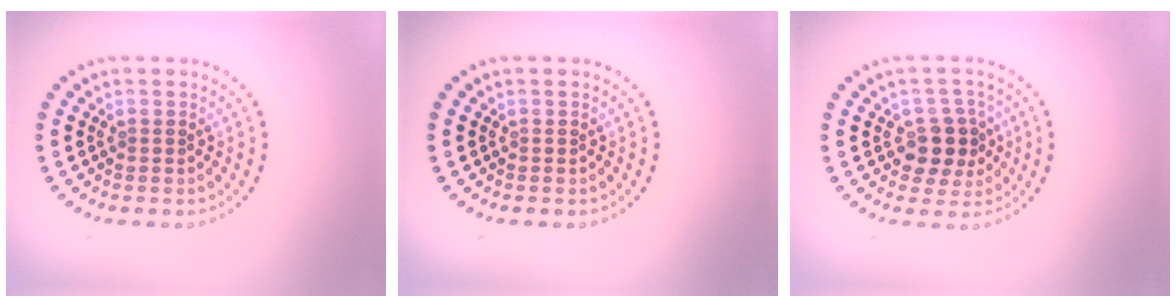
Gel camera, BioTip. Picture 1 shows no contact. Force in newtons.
{"total": 0.0}
{"total": 3.5, "press": 3.2, "slide": 1.3}